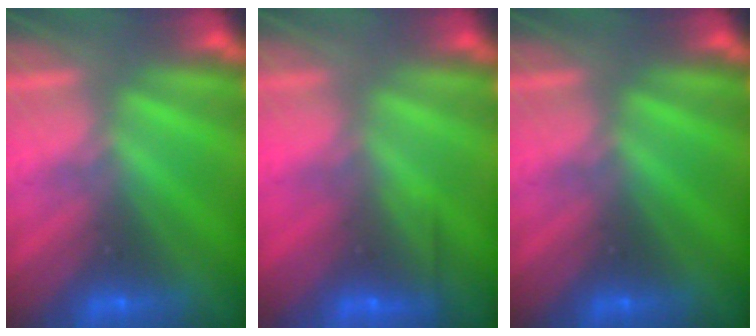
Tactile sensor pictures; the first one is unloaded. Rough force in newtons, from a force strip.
{"total": 2.5}
{"total": 0.0}